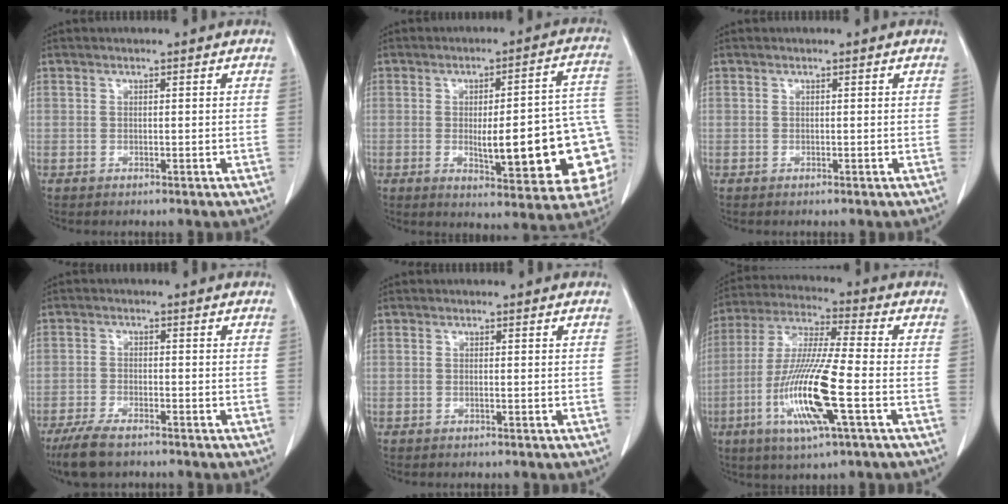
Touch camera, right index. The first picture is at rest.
{"total": 19.9, "force": [-3.3, 3.9, 19.2], "torque": [-0.170, 0.022, -0.025]}
{"total": 0.0}
{"total": 6.2, "force": [-4.8, 1.6, 3.6], "torque": [-0.070, -0.013, -0.083]}
{"total": 0.0}
{"total": 15.4, "force": [-4.7, 0.8, 14.6], "torque": [-0.303, -0.017, -0.091]}